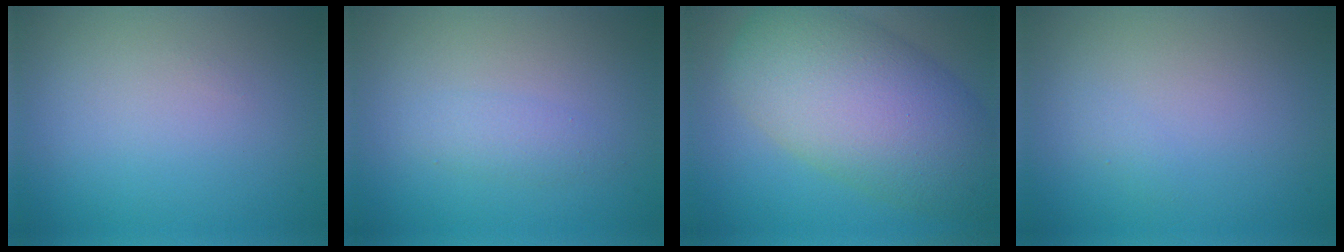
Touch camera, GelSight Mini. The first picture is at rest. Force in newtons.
{"total": 1.5, "press": 1.5, "slide": 0.1}
{"total": 11.1, "press": 11.1, "slide": 0.4}
{"total": 0.5, "press": 0.5, "slide": 0.0}